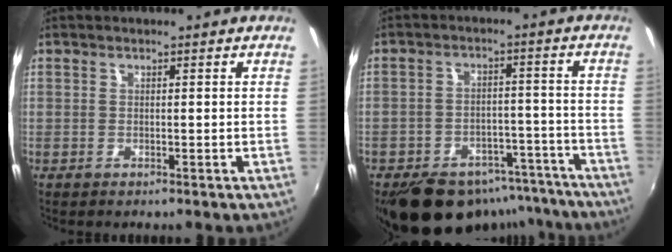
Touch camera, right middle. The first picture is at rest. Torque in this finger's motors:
{"motor_torque": [1.02, -1.10, 0.28, 0.05]}